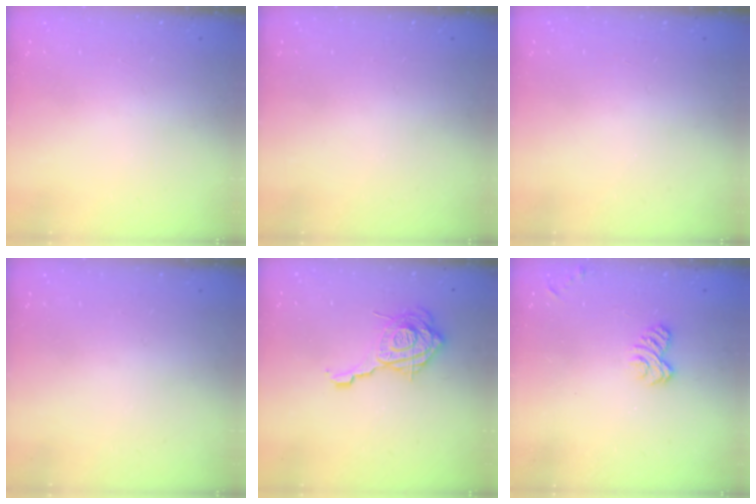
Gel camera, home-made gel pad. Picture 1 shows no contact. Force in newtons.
{"total": 0.0}
{"total": 0.0}
{"total": 0.0}
{"total": 15.6, "press": 15.6, "slide": 1.4}
{"total": 3.4, "press": 3.2, "slide": 1.1}